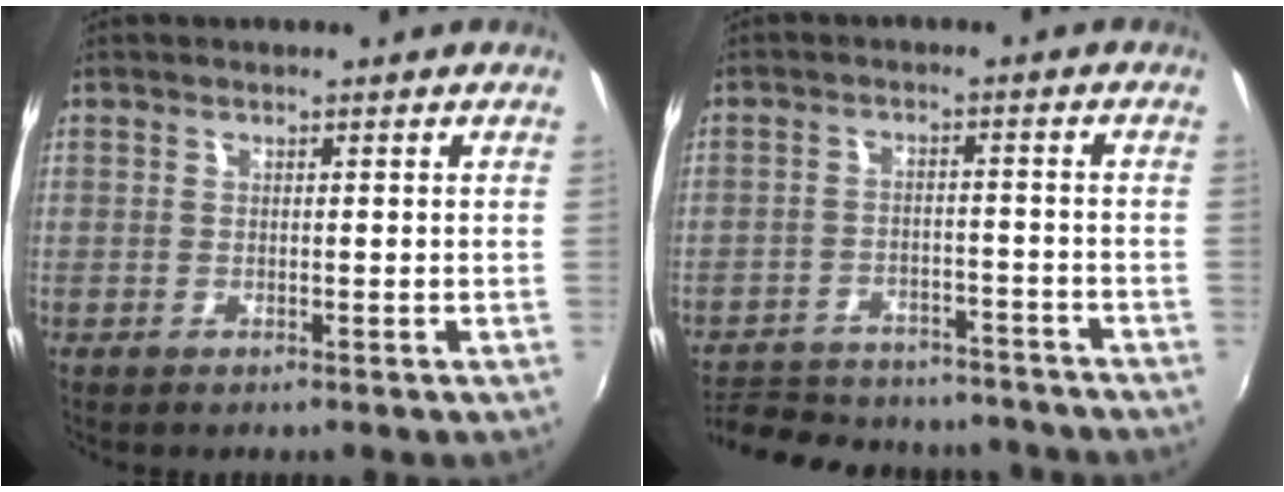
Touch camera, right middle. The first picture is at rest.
{"total": 21.6, "force": [-18.4, 8.0, 8.0], "torque": [-0.173, 0.012, -0.244]}